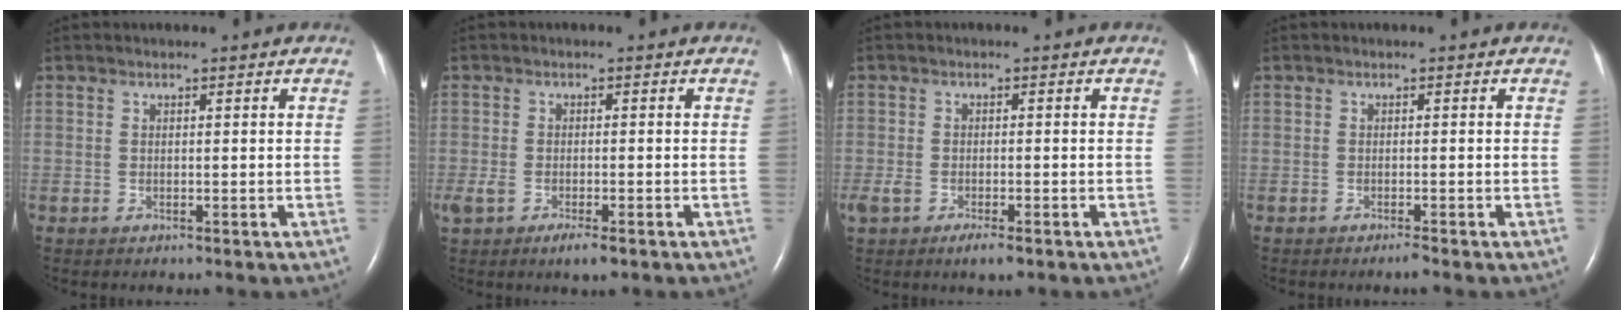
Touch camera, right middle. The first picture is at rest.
{"total": 4.3, "force": [-2.5, 1.4, 3.2], "torque": [-0.063, -0.010, -0.039]}
{"total": 4.4, "force": [-2.7, 1.5, 3.1], "torque": [-0.060, -0.010, -0.043]}
{"total": 0.8, "force": [-0.7, -0.1, 0.5], "torque": [-0.011, -0.001, -0.012]}